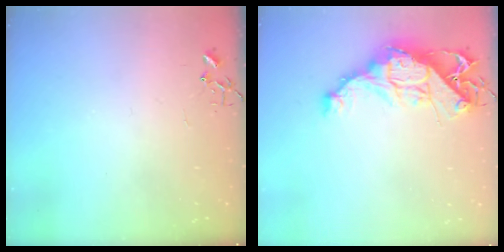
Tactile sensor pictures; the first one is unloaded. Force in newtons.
{"total": 14.2, "press": 14.2, "slide": 1.1}